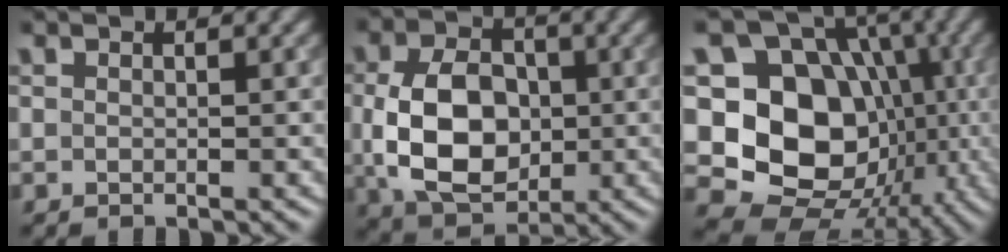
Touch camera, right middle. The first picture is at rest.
{"total": 8.8, "force": [-0.5, 6.1, 6.3], "torque": [-0.132, -0.007, -0.012]}
{"total": 14.5, "force": [-1.9, 11.6, 8.6], "torque": [-0.145, -0.010, -0.034]}